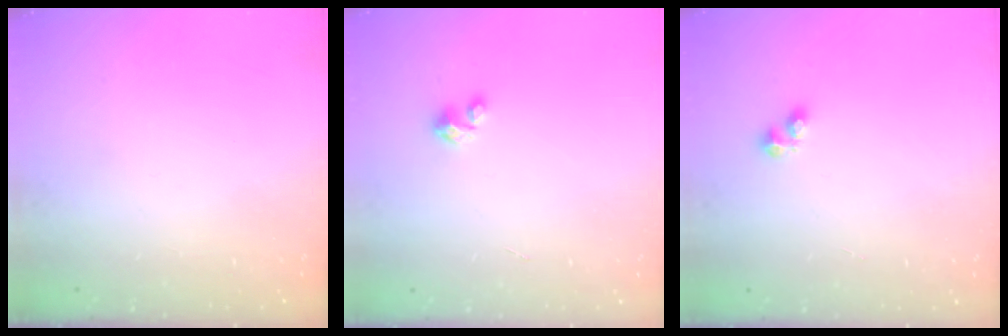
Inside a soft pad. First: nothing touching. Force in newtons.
{"total": 1.8, "press": 1.8, "slide": 0.1}
{"total": 3.4, "press": 3.4, "slide": 0.5}